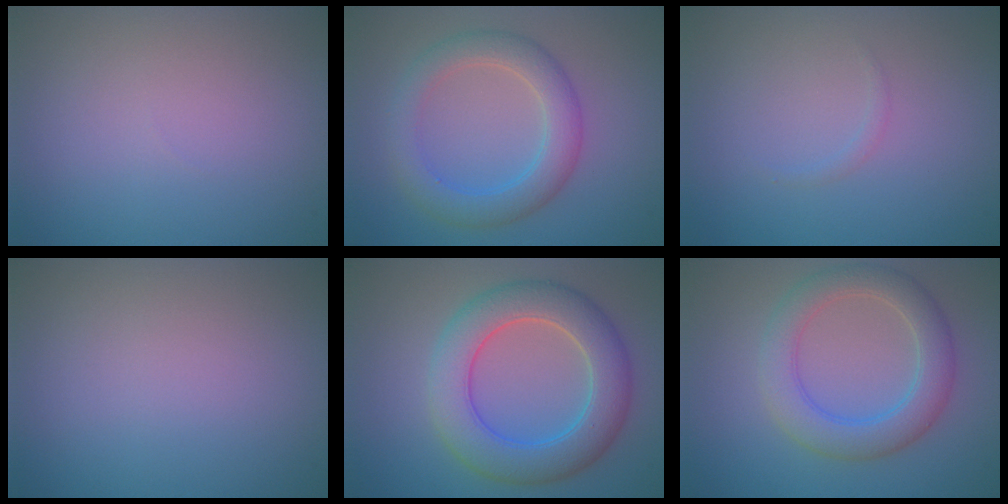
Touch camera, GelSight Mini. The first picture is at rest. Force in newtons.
{"total": 4.4, "press": 4.3, "slide": 0.2}
{"total": 0.5, "press": 0.5, "slide": 0.1}
{"total": 0.0}
{"total": 7.0, "press": 7.0, "slide": 0.4}
{"total": 4.7, "press": 4.7, "slide": 0.3}